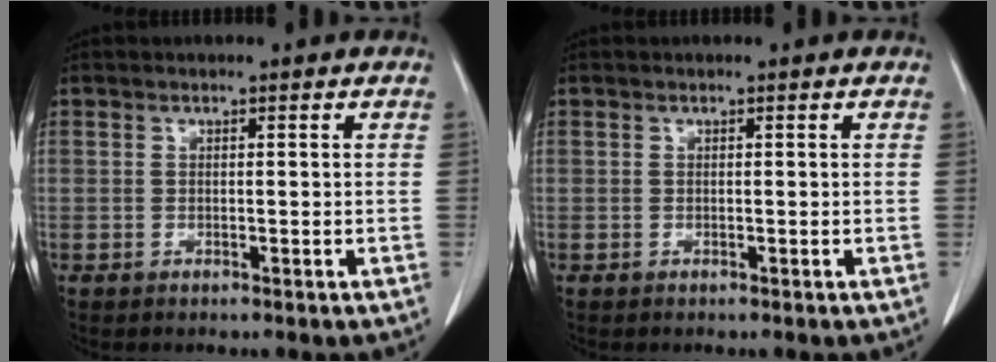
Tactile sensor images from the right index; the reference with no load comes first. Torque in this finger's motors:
{"motor_torque": [0.00, 0.00, 0.00, 0.00]}